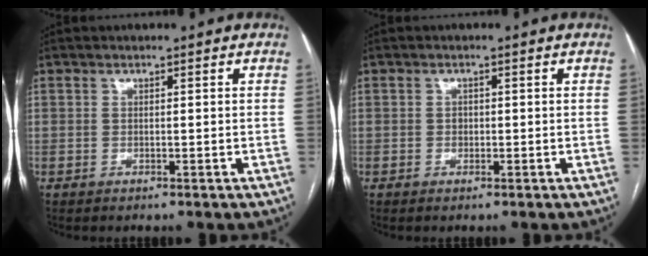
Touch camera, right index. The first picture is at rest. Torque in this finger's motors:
{"motor_torque": [0.51, 0.18, 0.01, 0.02]}